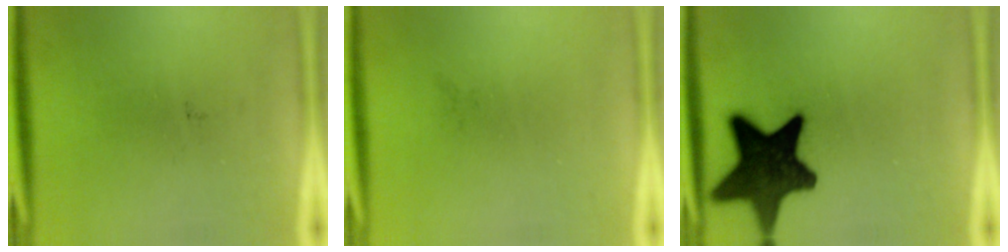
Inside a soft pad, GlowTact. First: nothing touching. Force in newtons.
{"total": 0.0}
{"total": 17.3}